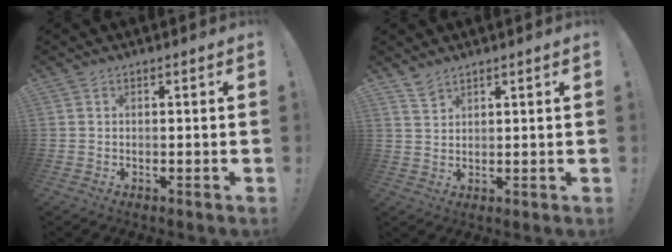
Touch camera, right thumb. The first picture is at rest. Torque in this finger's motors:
{"motor_torque": [-0.07, -0.05, -0.02, 0.33, 0.09]}